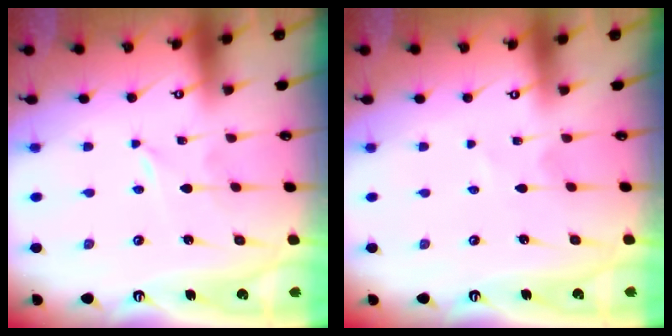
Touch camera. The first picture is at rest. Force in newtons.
{"total": 1.0, "press": 1.0, "slide": 0.1}